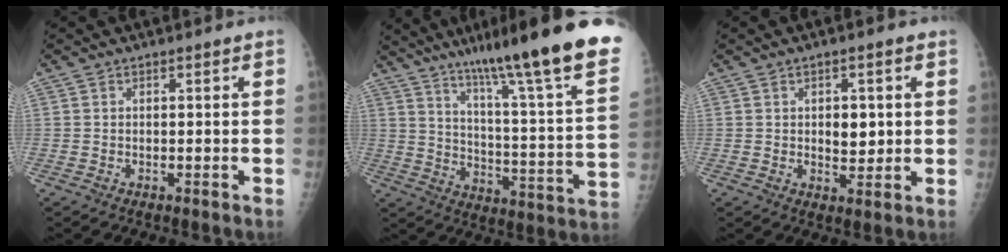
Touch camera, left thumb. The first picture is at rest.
{"total": 27.5, "force": [19.3, 2.3, 19.4], "torque": [-0.277, -0.080, 0.281]}
{"total": 5.2, "force": [1.0, 3.1, 4.1], "torque": [-0.037, -0.007, 0.016]}